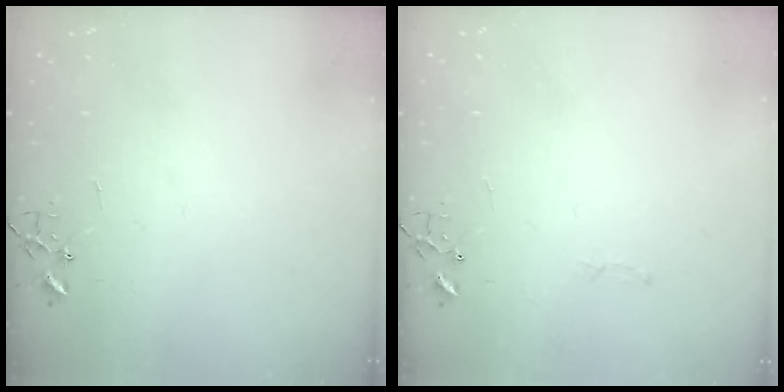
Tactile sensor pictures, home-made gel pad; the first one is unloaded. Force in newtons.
{"total": 2.8, "press": 2.8, "slide": 0.4}